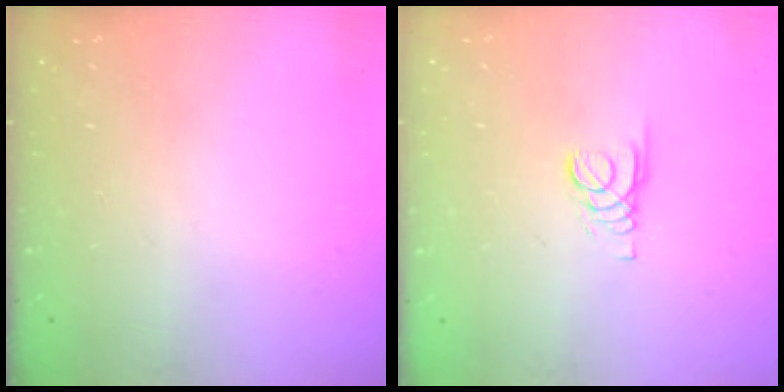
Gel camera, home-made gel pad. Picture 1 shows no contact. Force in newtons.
{"total": 1.6, "press": 1.6, "slide": 0.2}